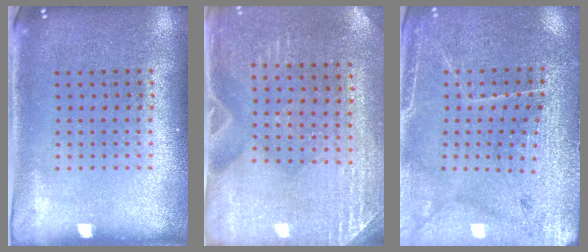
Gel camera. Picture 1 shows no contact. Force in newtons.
{"total": 2.9, "press": 2.8, "slide": 0.9}
{"total": 3.0, "press": 2.9, "slide": 0.4}